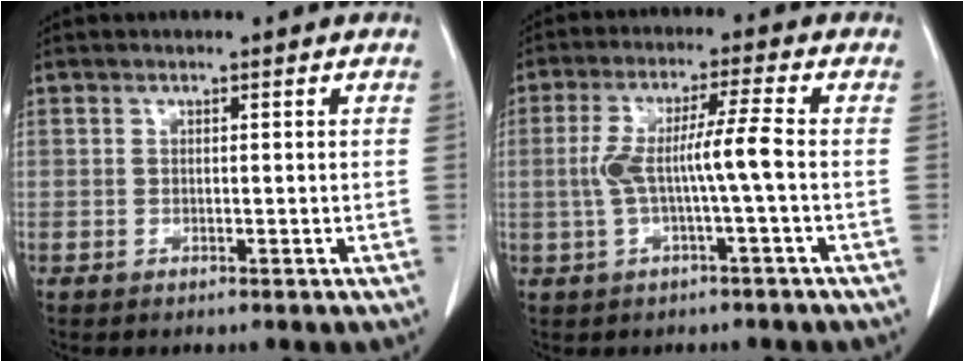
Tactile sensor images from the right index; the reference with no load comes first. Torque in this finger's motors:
{"motor_torque": [1.00, -0.08, 0.43, 0.16]}